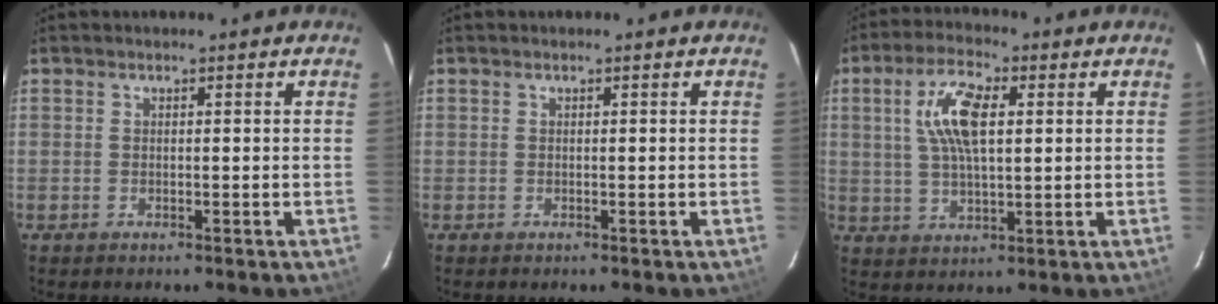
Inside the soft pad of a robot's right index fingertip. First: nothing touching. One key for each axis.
{"total": 0.0}
{"total": 9.7, "fx": 2.4, "fy": 3.8, "fz": 8.6, "tx": -0.168, "ty": 0.014, "tz": 0.047}